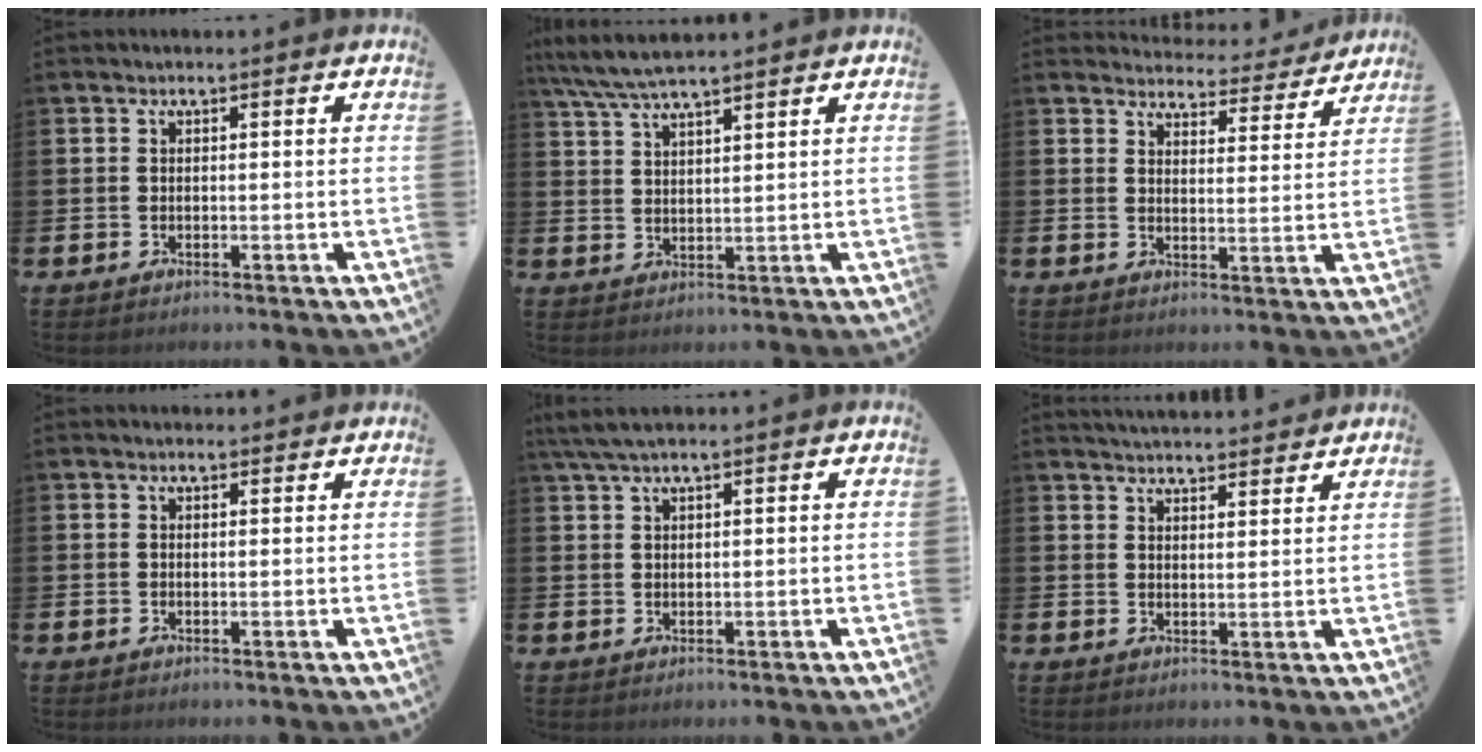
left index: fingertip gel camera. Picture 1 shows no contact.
{"total": 5.5, "force": [4.9, 0.6, 2.3], "torque": [-0.063, -0.015, 0.090]}
{"total": 3.9, "force": [3.9, 0.8, 0.0], "torque": [-0.007, -0.035, 0.063]}
{"total": 0.7, "force": [0.6, 0.3, 0.1], "torque": [0.008, -0.001, 0.009]}
{"total": 2.6, "force": [2.0, 0.3, 1.7], "torque": [-0.040, 0.005, 0.037]}
{"total": 4.0, "force": [4.0, 0.1, -0.1], "torque": [-0.004, -0.026, 0.072]}